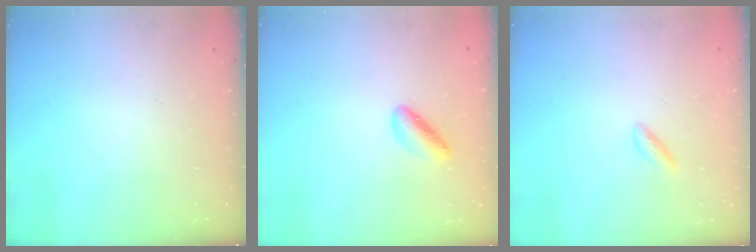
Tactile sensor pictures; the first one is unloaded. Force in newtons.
{"total": 3.2, "press": 3.2, "slide": 0.6}
{"total": 2.3, "press": 2.0, "slide": 1.0}